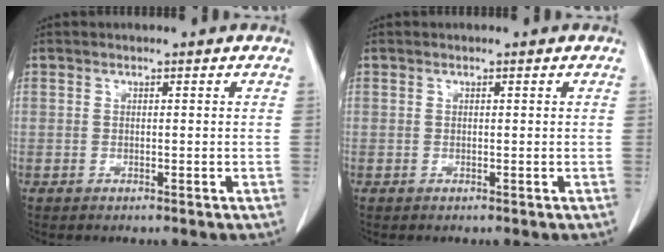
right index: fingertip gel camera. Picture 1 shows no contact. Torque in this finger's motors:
{"motor_torque": [-0.04, -0.02, 0.00, 0.01]}